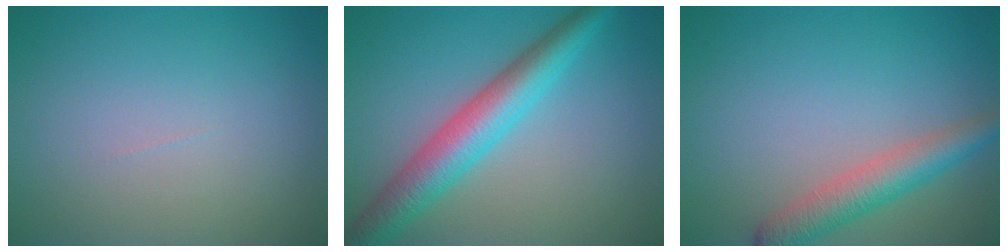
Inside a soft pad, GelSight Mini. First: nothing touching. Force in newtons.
{"total": 6.1, "press": 6.1, "slide": 0.2}
{"total": 3.9, "press": 3.9, "slide": 0.2}